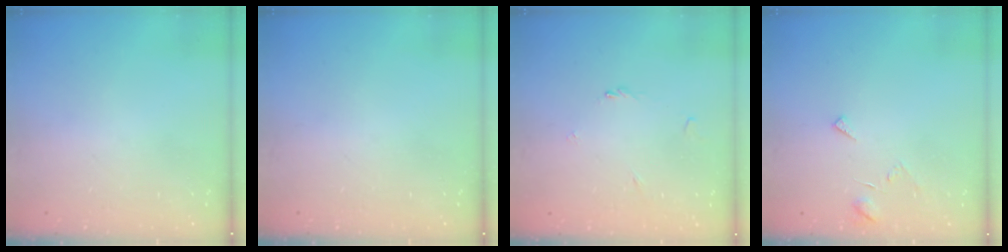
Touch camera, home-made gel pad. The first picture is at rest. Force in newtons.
{"total": 0.0}
{"total": 1.2, "press": 1.2, "slide": 0.4}
{"total": 4.5, "press": 4.5, "slide": 0.3}